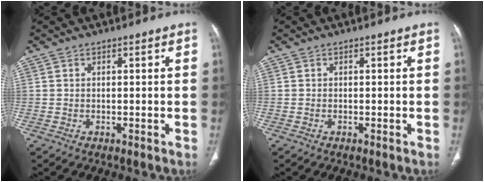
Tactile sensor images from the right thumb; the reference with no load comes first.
{"total": 0.0}